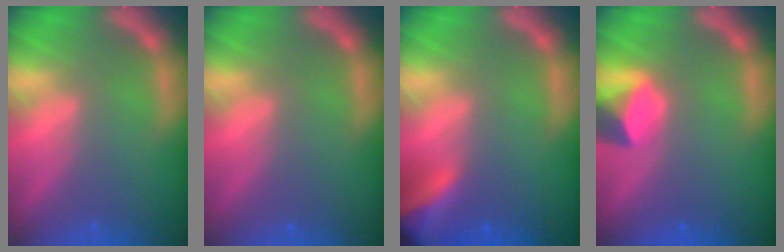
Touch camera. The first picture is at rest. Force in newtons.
{"total": 0.0}
{"total": 7.9}
{"total": 3.4}